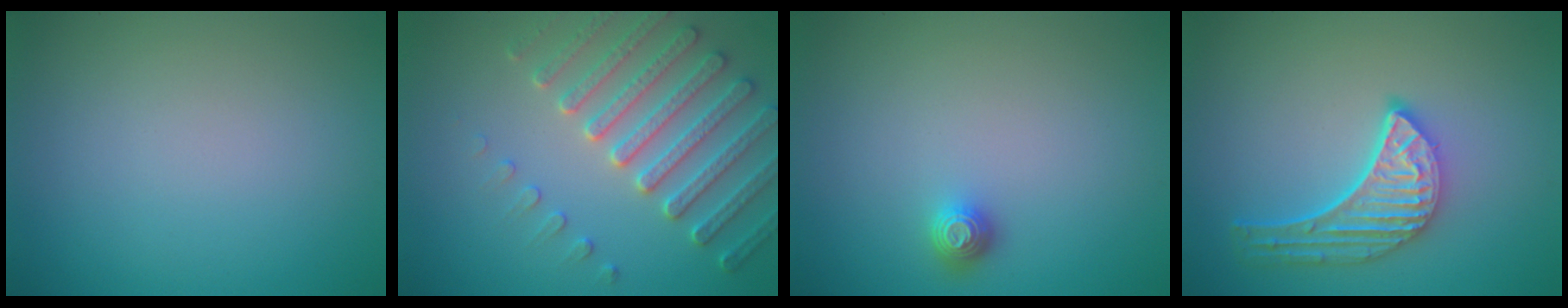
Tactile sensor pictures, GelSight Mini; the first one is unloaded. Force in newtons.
{"total": 4.8, "press": 4.6, "slide": 1.3}
{"total": 1.2, "press": 1.1, "slide": 0.4}
{"total": 5.1, "press": 4.0, "slide": 3.2}